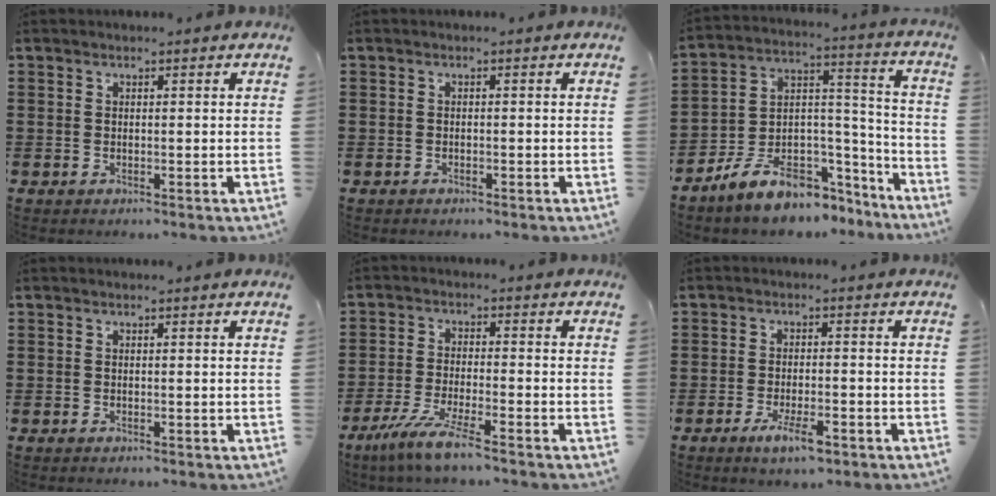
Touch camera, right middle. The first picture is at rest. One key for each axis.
{"total": 0.6, "fx": -0.5, "fy": 0.2, "fz": 0.1, "tx": -0.003, "ty": 0.000, "tz": -0.011}
{"total": 9.3, "fx": -7.1, "fy": 4.2, "fz": 4.2, "tx": -0.087, "ty": 0.021, "tz": -0.136}
{"total": 0.0}
{"total": 6.2, "fx": -4.8, "fy": -0.2, "fz": 4.0, "tx": -0.090, "ty": -0.020, "tz": -0.093}
{"total": 4.8, "fx": -2.6, "fy": 1.3, "fz": 3.8, "tx": -0.071, "ty": -0.002, "tz": -0.046}